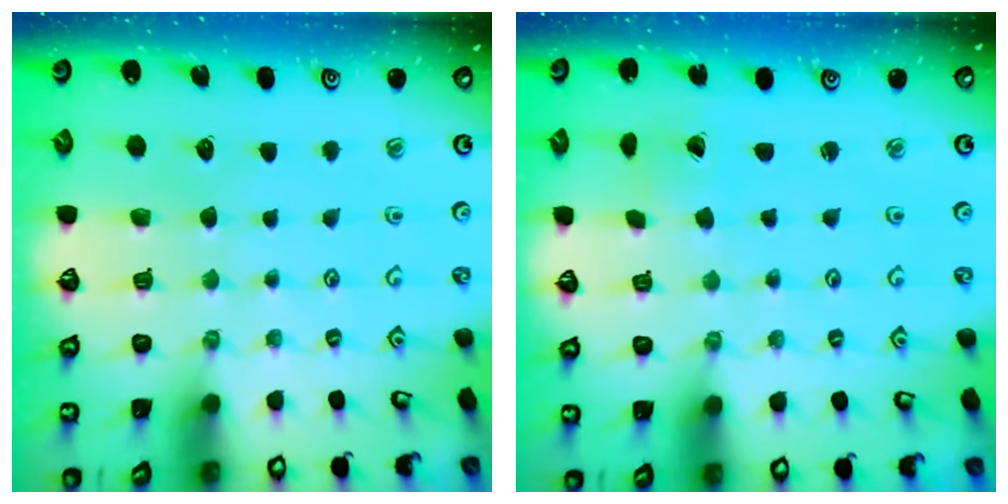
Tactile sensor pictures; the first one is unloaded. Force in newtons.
{"total": 0.0}